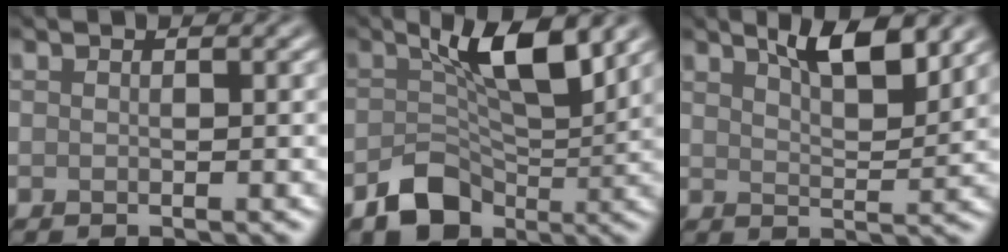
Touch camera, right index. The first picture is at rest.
{"total": 5.9, "force": [-0.7, 3.9, 4.4], "torque": [-0.063, -0.001, -0.010]}
{"total": 5.1, "force": [3.4, 1.5, 3.5], "torque": [-0.049, 0.003, 0.053]}